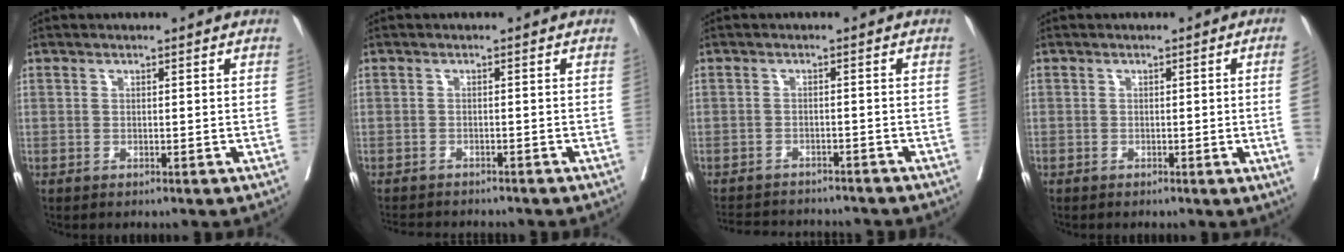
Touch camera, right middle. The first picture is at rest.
{"total": 7.2, "force": [-6.8, 1.4, 2.2], "torque": [-0.031, -0.008, -0.094]}
{"total": 11.3, "force": [-10.6, 2.4, 3.0], "torque": [-0.059, 0.002, -0.140]}
{"total": 3.7, "force": [-0.5, -1.3, 3.4], "torque": [-0.041, -0.007, -0.006]}